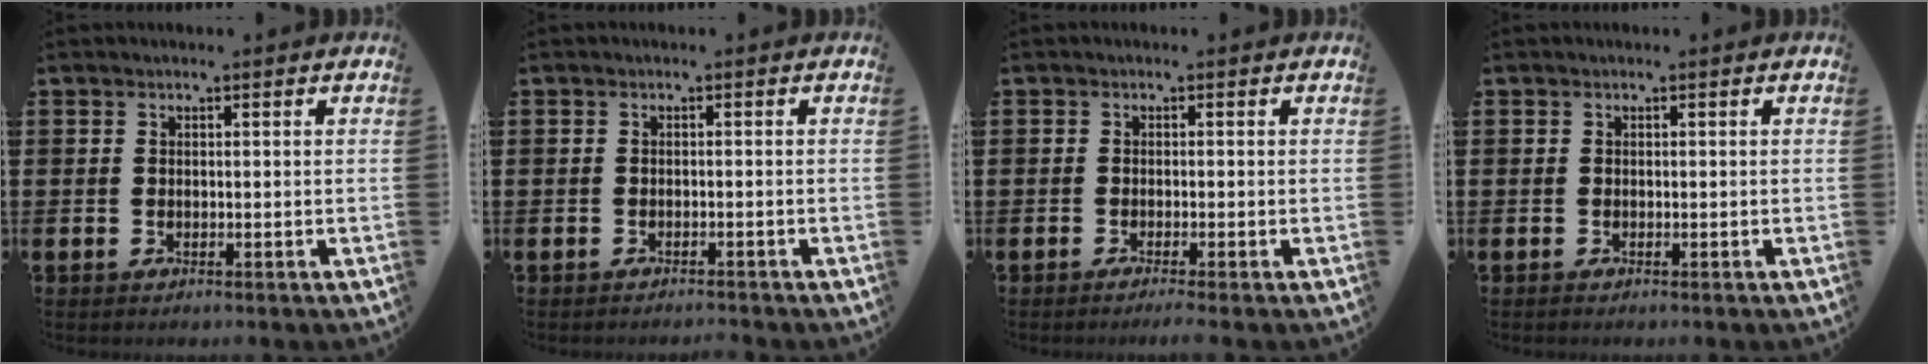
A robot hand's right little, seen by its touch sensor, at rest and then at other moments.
{"total": 0.7, "force": [-0.7, -0.1, 0.0], "torque": [0.000, -0.001, -0.015]}
{"total": 0.8, "force": [-0.5, 0.0, 0.7], "torque": [-0.011, -0.002, -0.009]}
{"total": 0.0}